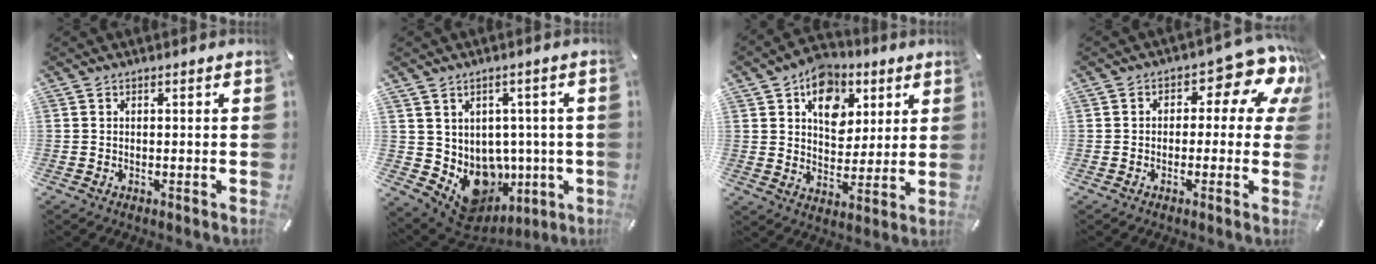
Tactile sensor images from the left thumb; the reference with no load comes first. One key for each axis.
{"total": 9.9, "fx": -0.9, "fy": 9.0, "fz": 3.9, "tx": -0.070, "ty": -0.032, "tz": 0.005}
{"total": 11.3, "fx": 5.3, "fy": 8.9, "fz": 4.6, "tx": -0.056, "ty": -0.027, "tz": 0.095}
{"total": 10.4, "fx": 3.6, "fy": 5.3, "fz": 8.1, "tx": -0.098, "ty": -0.028, "tz": 0.060}